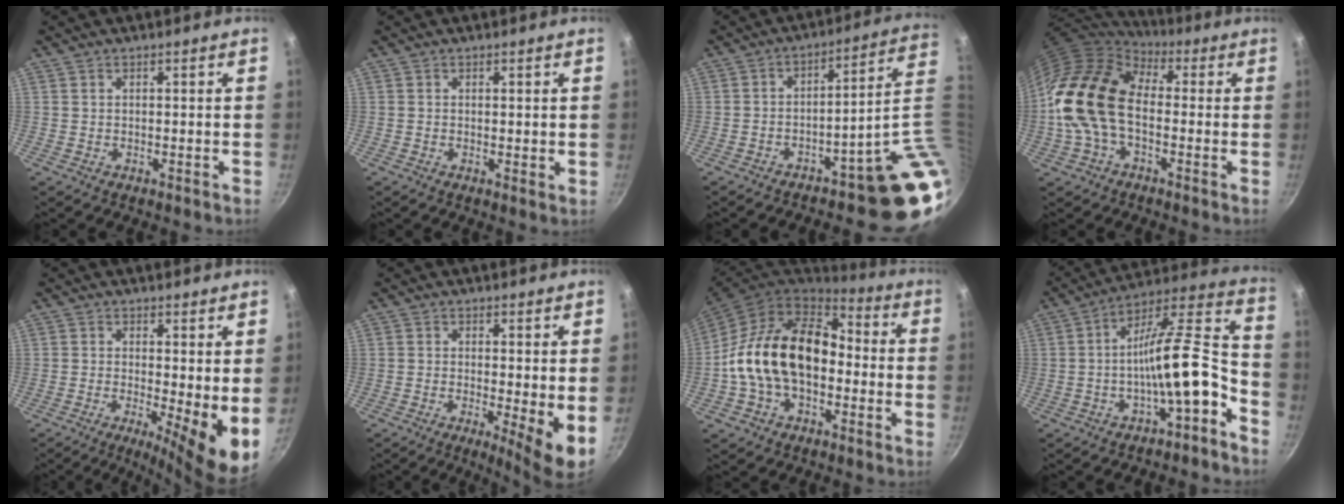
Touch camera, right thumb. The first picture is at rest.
{"total": 0.9, "force": [0.3, 0.3, 0.8], "torque": [-0.011, -0.006, 0.001]}
{"total": 13.7, "force": [-2.2, 2.6, 13.3], "torque": [-0.134, 0.024, -0.028]}
{"total": 17.4, "force": [-0.5, 11.1, 13.5], "torque": [-0.233, 0.028, -0.024]}
{"total": 9.7, "force": [-0.2, 2.7, 9.3], "torque": [-0.122, -0.024, -0.003]}
{"total": 6.7, "force": [-0.2, 1.4, 6.5], "torque": [-0.094, -0.019, -0.002]}
{"total": 18.7, "force": [-1.7, 12.5, 13.8], "torque": [-0.216, 0.048, -0.041]}
{"total": 15.5, "force": [-6.3, 4.4, 13.5], "torque": [-0.188, 0.073, -0.109]}